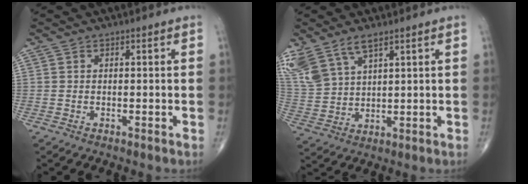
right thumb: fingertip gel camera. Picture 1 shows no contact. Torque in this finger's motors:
{"motor_torque": [0.30, 2.15, 0.99, 0.87, 0.10]}